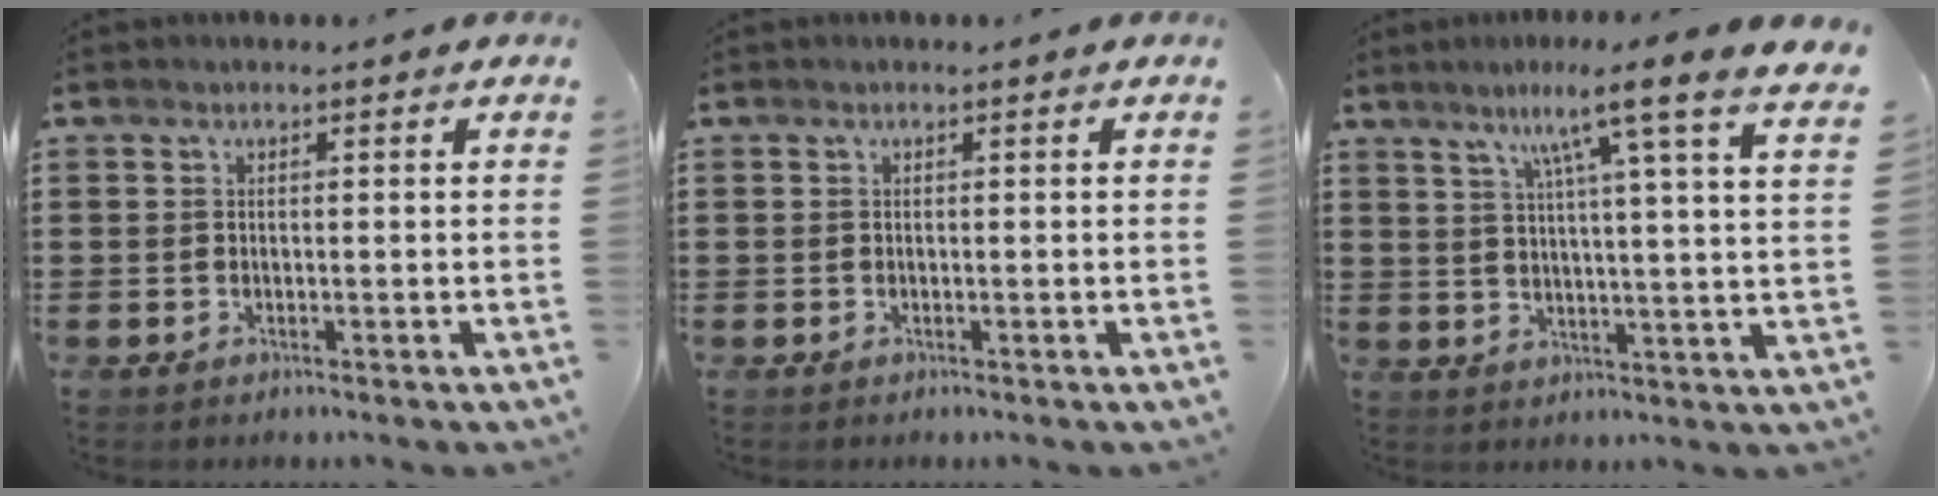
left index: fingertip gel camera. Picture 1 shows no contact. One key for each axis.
{"total": 0.0}
{"total": 8.6, "fx": 6.0, "fy": -1.4, "fz": 6.0, "tx": -0.116, "ty": -0.040, "tz": 0.082}